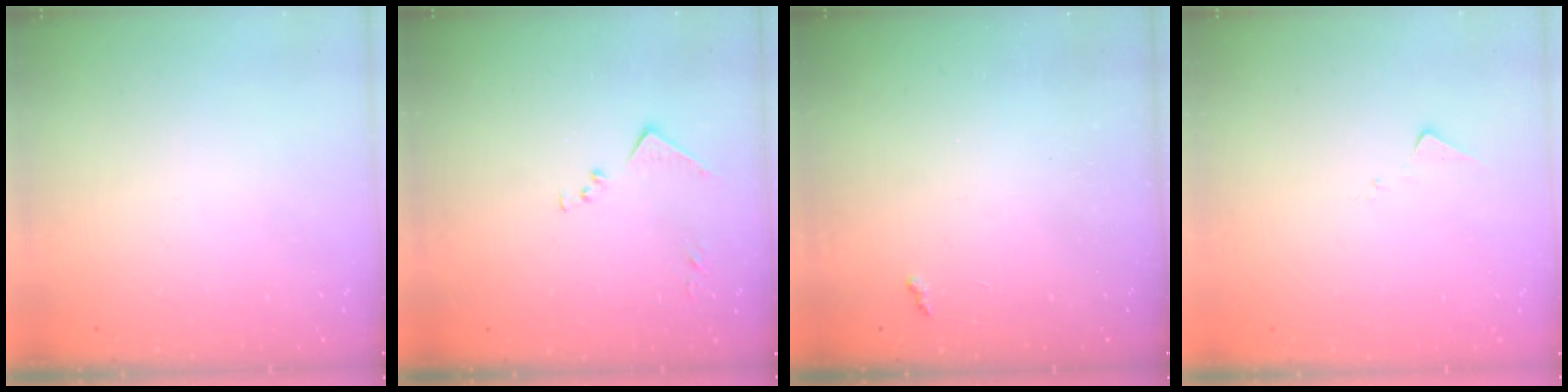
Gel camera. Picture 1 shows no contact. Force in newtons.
{"total": 8.2, "press": 8.2, "slide": 0.4}
{"total": 1.9, "press": 1.8, "slide": 0.5}
{"total": 7.3, "press": 7.3, "slide": 0.2}